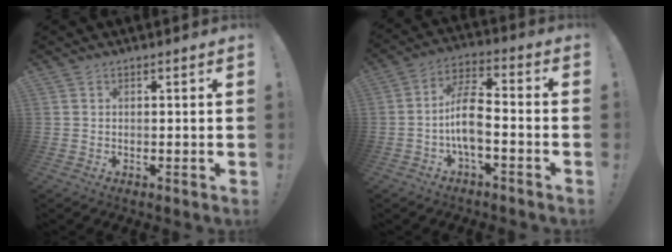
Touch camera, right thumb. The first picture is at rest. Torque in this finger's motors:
{"motor_torque": [1.59, 1.45, 1.29, -0.64, 0.36]}